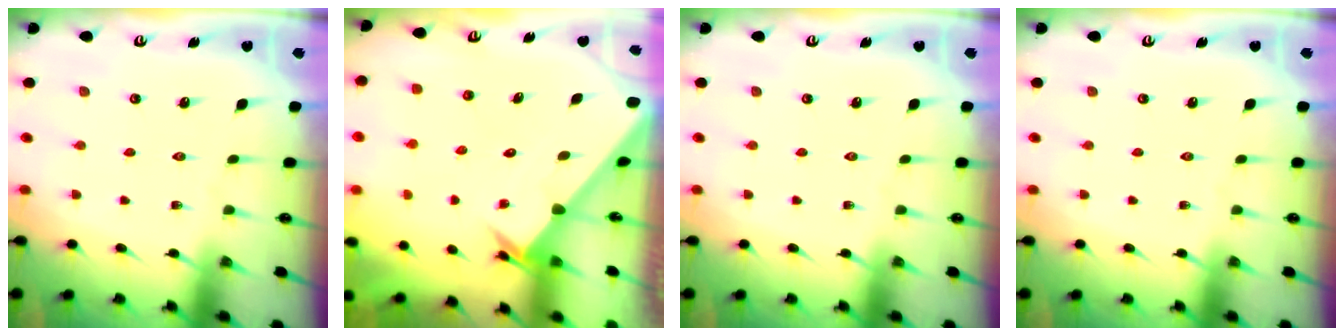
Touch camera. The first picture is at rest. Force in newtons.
{"total": 2.5, "press": 2.5, "slide": 0.2}
{"total": 0.0}
{"total": 0.0}